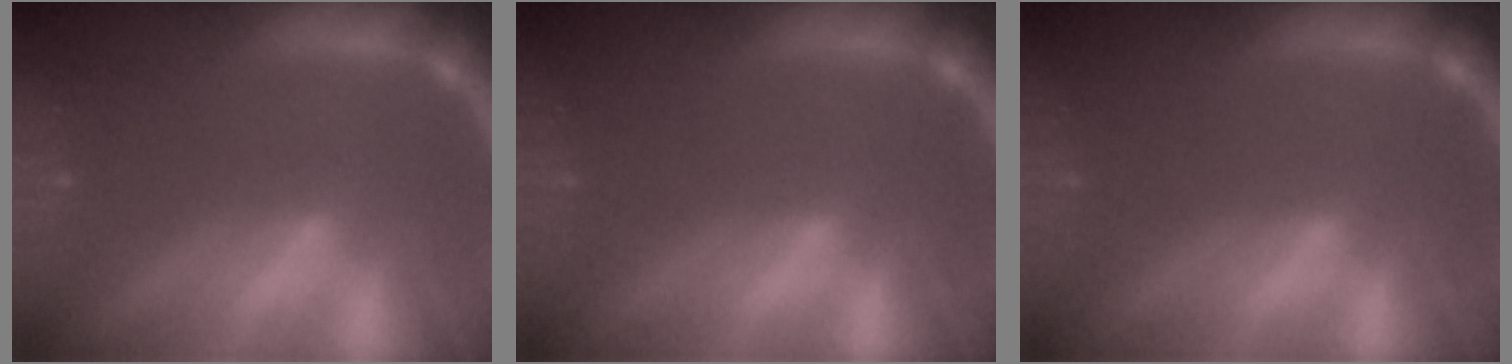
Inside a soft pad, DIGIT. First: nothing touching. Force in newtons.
{"total": 0.0}
{"total": 0.0}